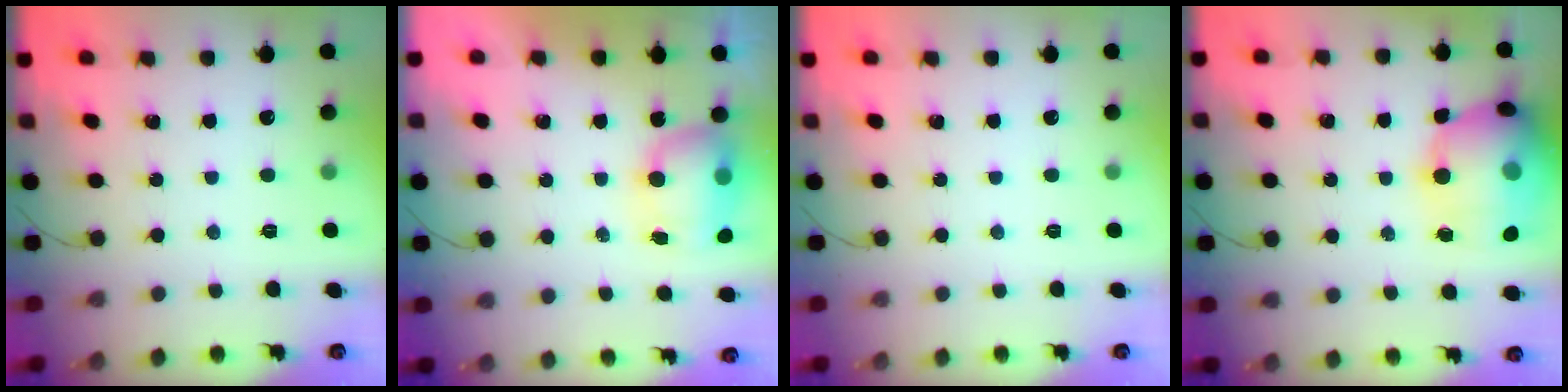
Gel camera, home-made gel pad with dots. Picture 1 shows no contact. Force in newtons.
{"total": 8.3, "press": 8.1, "slide": 1.8}
{"total": 0.0}
{"total": 21.9, "press": 20.4, "slide": 7.9}